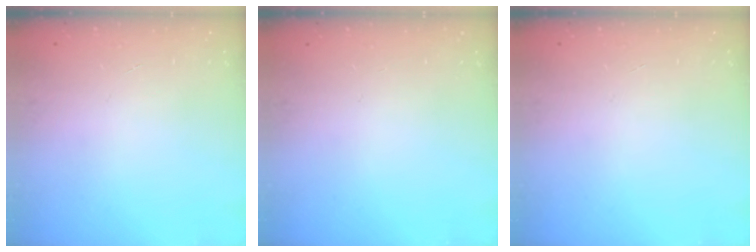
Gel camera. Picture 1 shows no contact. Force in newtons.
{"total": 0.0}
{"total": 0.0}